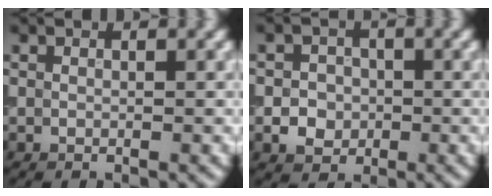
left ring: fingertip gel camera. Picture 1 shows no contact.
{"total": 2.9, "force": [-0.6, 2.6, 1.1], "torque": [0.002, -0.003, -0.022]}